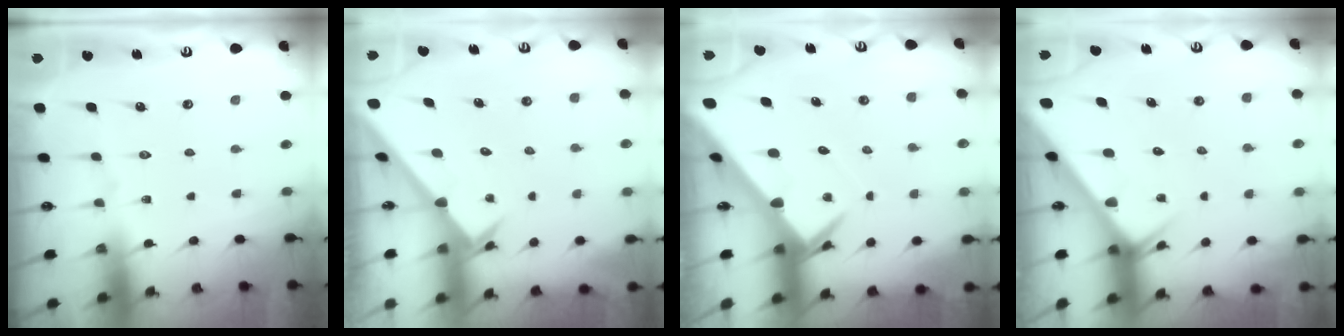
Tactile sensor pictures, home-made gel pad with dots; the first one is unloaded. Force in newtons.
{"total": 2.5, "press": 2.5, "slide": 0.2}
{"total": 5.7, "press": 5.7, "slide": 0.4}
{"total": 4.1, "press": 4.1, "slide": 0.2}